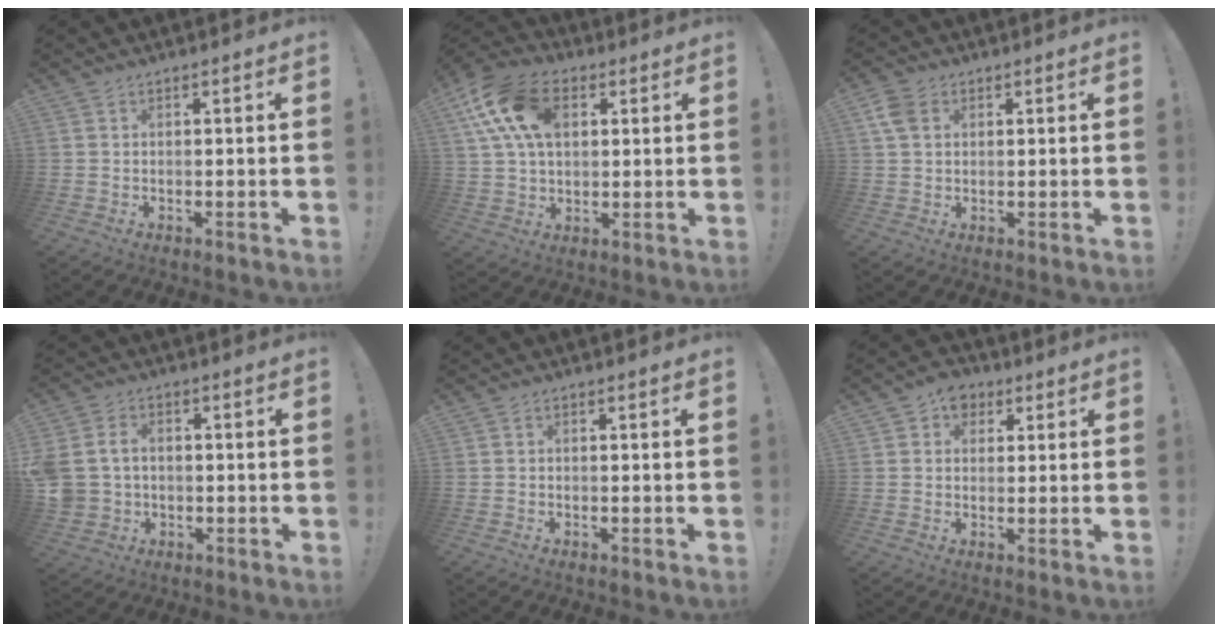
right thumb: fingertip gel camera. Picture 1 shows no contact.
{"total": 17.7, "force": [6.4, 11.6, 11.8], "torque": [-0.210, -0.005, 0.122]}
{"total": 6.1, "force": [2.0, 4.4, 3.7], "torque": [-0.069, 0.004, 0.040]}
{"total": 8.1, "force": [0.7, 6.7, 4.6], "torque": [-0.102, 0.006, 0.020]}
{"total": 0.5, "force": [-0.5, 0.1, 0.2], "torque": [-0.010, 0.002, -0.007]}
{"total": 5.6, "force": [1.9, 4.8, 2.1], "torque": [-0.024, -0.003, 0.035]}